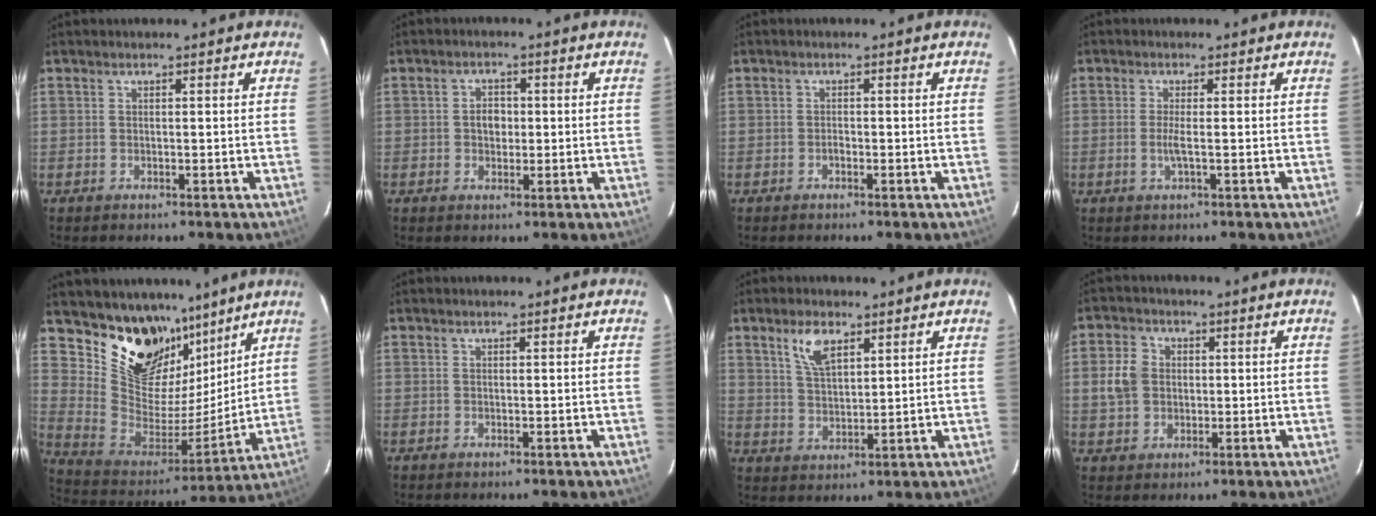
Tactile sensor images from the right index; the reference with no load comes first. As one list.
[{"total": 3.0, "force": [-0.1, 2.4, 1.8], "torque": [-0.028, 0.008, -0.002]}, {"total": 0.8, "force": [-0.5, 0.5, 0.3], "torque": [-0.005, 0.003, -0.010]}, {"total": 2.3, "force": [-0.5, -0.2, 2.2], "torque": [-0.042, -0.004, -0.012]}, {"total": 18.7, "force": [13.2, 11.1, 7.1], "torque": [-0.160, -0.011, 0.252]}, {"total": 0.0}, {"total": 6.5, "force": [3.7, 2.9, 4.4], "torque": [-0.084, 0.007, 0.075]}, {"total": 6.0, "force": [0.3, 5.2, 3.0], "torque": [-0.066, 0.016, 0.007]}]